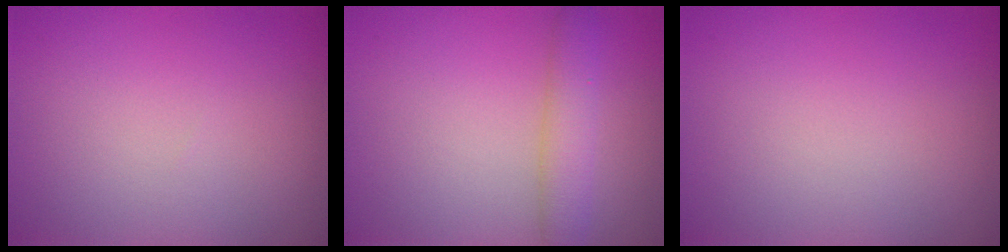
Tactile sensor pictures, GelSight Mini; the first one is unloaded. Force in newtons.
{"total": 2.9, "press": 2.9, "slide": 0.1}
{"total": 0.0}